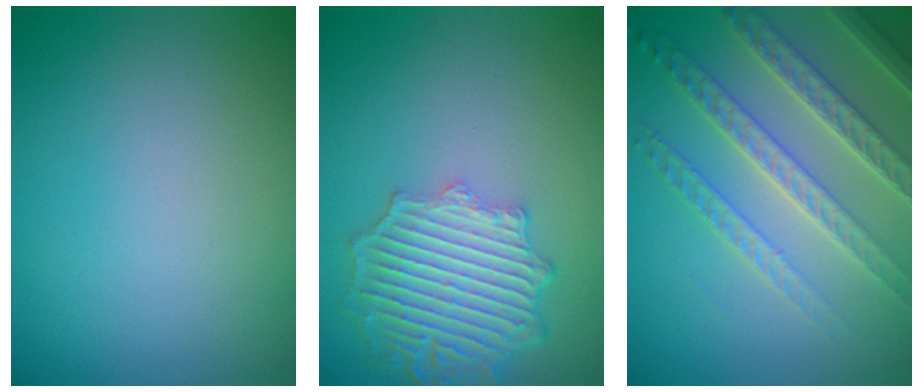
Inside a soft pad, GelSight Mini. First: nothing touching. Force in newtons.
{"total": 6.2, "press": 5.0, "slide": 3.8}
{"total": 5.2, "press": 4.6, "slide": 2.4}